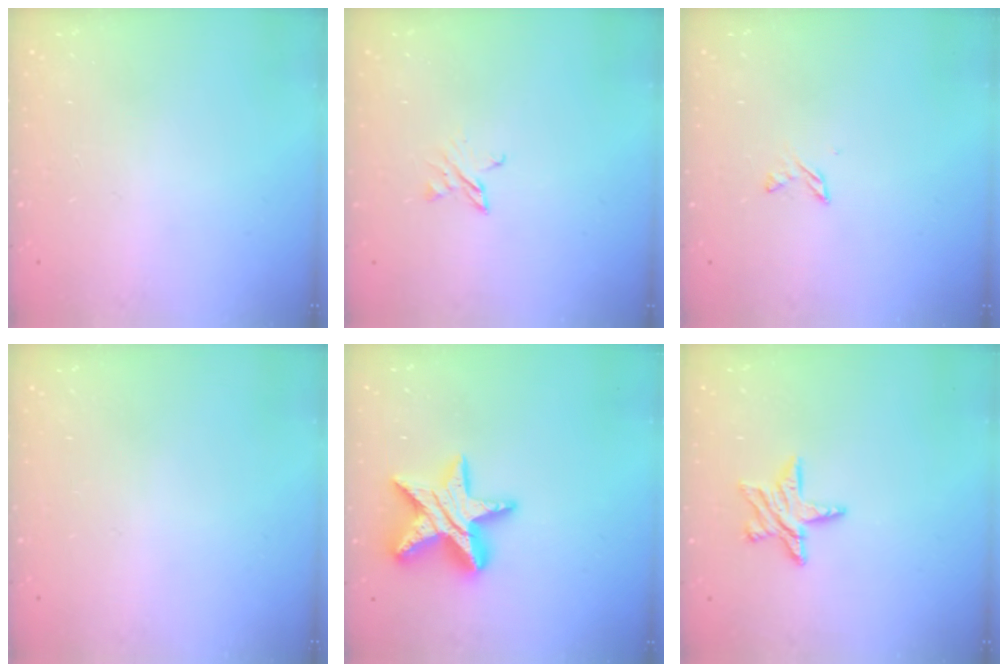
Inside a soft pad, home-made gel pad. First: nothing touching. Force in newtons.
{"total": 3.7, "press": 3.6, "slide": 0.4}
{"total": 3.3, "press": 3.3, "slide": 0.4}
{"total": 0.0}
{"total": 16.7, "press": 16.7, "slide": 1.3}
{"total": 8.9, "press": 8.9, "slide": 0.8}